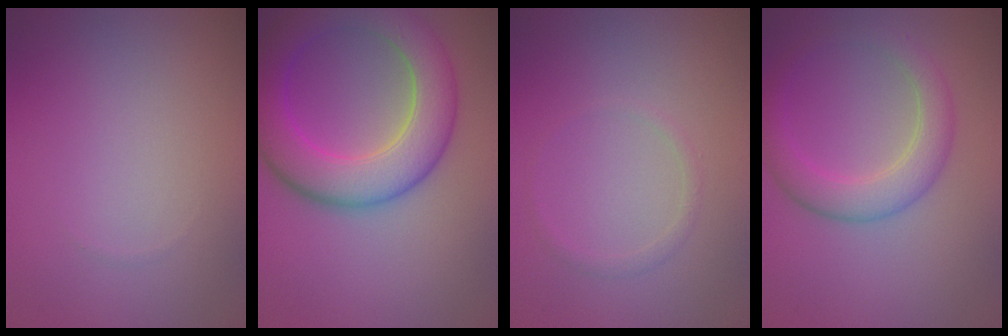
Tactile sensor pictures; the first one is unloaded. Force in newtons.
{"total": 7.7, "press": 7.7, "slide": 0.2}
{"total": 0.8, "press": 0.8, "slide": 0.1}
{"total": 3.6, "press": 3.6, "slide": 0.1}